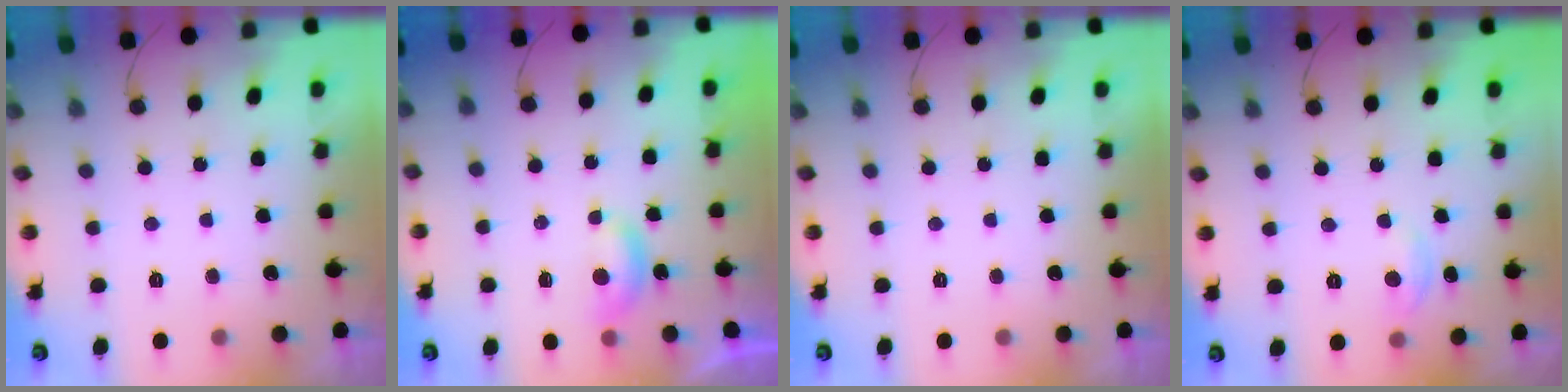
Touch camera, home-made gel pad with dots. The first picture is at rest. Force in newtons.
{"total": 4.1, "press": 4.1, "slide": 0.4}
{"total": 0.0}
{"total": 2.7, "press": 2.7, "slide": 0.3}